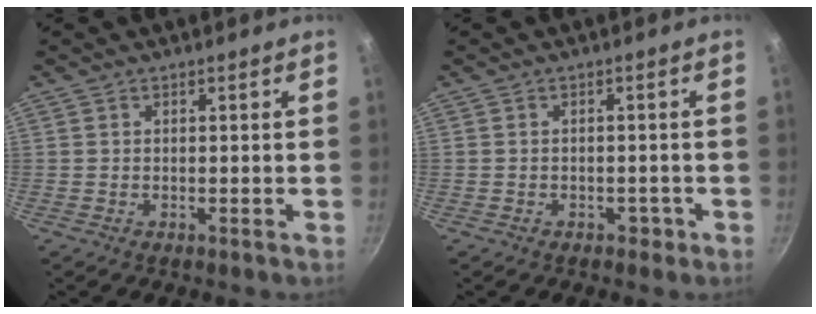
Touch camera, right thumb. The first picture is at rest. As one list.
[{"total": 1.7, "force": [-0.9, 1.3, 0.7], "torque": [0.004, 0.015, -0.004]}]